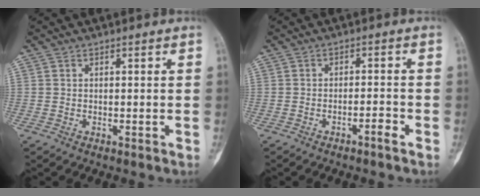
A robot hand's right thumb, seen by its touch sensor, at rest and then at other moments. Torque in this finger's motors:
{"motor_torque": [-0.18, 0.01, -0.04, -0.09, -0.03]}